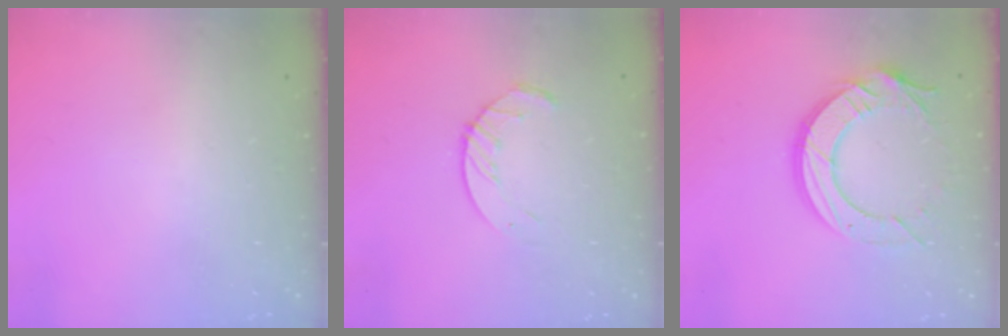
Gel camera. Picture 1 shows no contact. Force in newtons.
{"total": 4.6, "press": 4.6, "slide": 0.5}
{"total": 14.3, "press": 14.2, "slide": 1.3}